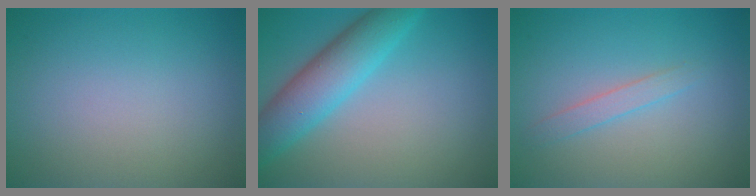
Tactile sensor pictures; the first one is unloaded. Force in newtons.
{"total": 5.7, "press": 5.7, "slide": 0.1}
{"total": 1.3, "press": 1.3, "slide": 0.0}